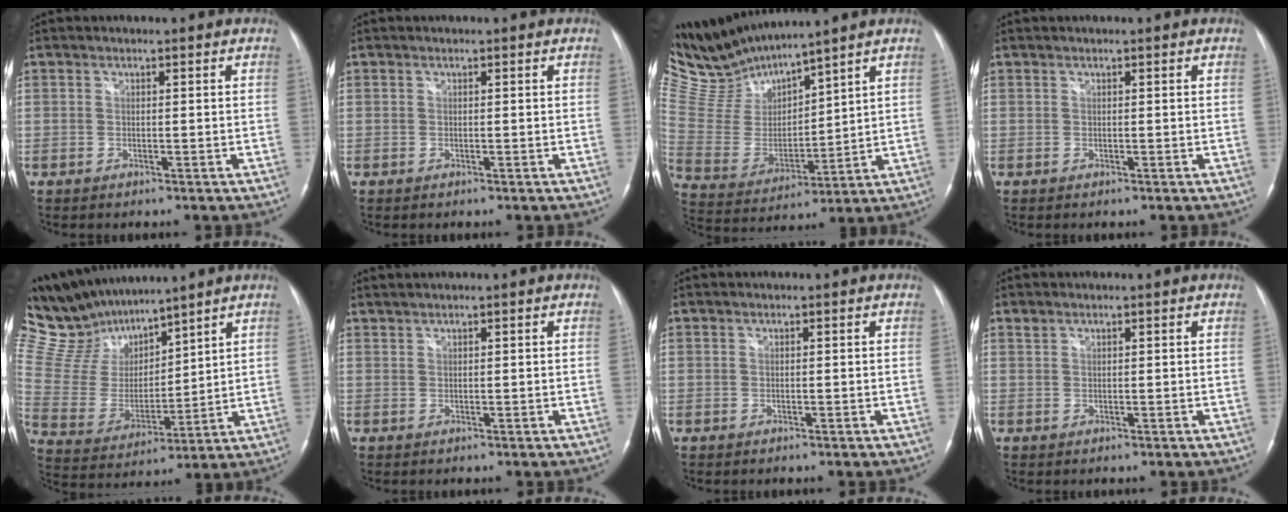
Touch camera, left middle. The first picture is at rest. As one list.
[{"total": 0.0}, {"total": 10.9, "force": [10.8, 0.0, 1.9], "torque": [-0.071, 0.003, 0.239]}, {"total": 0.0}, {"total": 14.5, "force": [13.1, 4.0, 4.6], "torque": [-0.113, 0.016, 0.267]}, {"total": 1.1, "force": [1.1, -0.1, 0.4], "torque": [-0.010, 0.010, 0.026]}, {"total": 0.0}, {"total": 0.7, "force": [0.6, 0.2, 0.1], "torque": [-0.007, 0.006, 0.014]}]